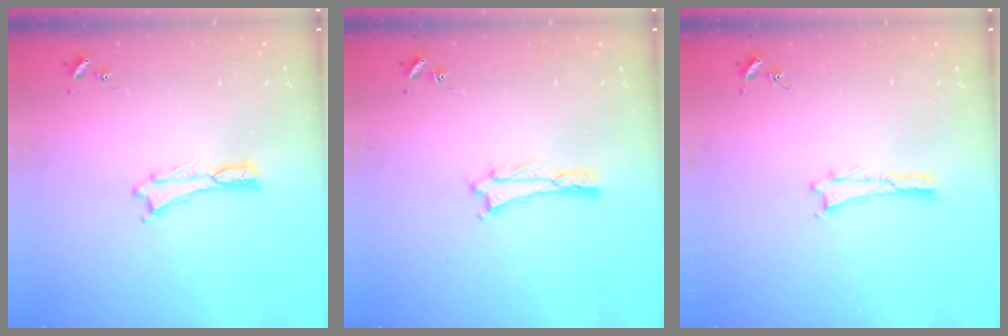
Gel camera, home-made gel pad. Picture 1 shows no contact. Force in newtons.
{"total": 1.6, "press": 1.6, "slide": 0.2}
{"total": 0.0}